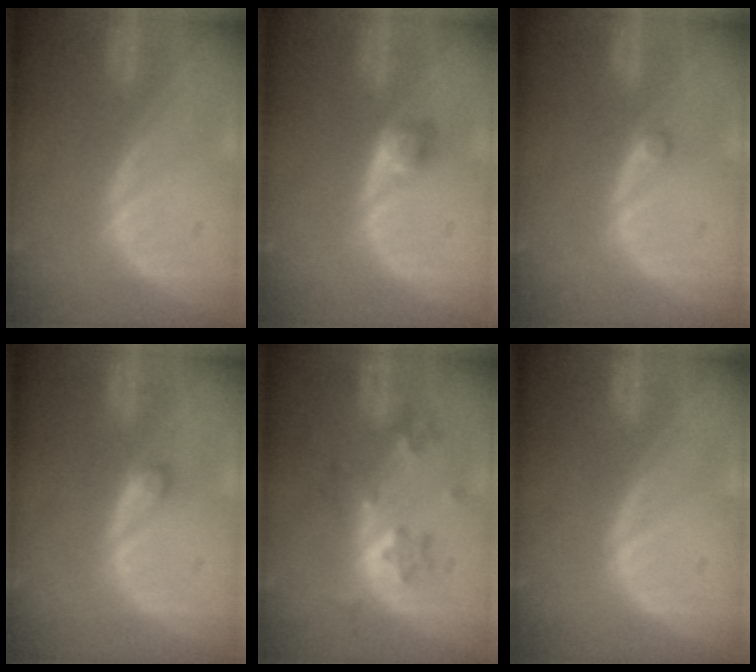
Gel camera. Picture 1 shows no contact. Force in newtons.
{"total": 2.5, "press": 2.3, "slide": 0.9}
{"total": 0.9, "press": 0.9, "slide": 0.2}
{"total": 1.3, "press": 1.2, "slide": 0.3}
{"total": 6.0, "press": 5.7, "slide": 1.8}
{"total": 0.0}